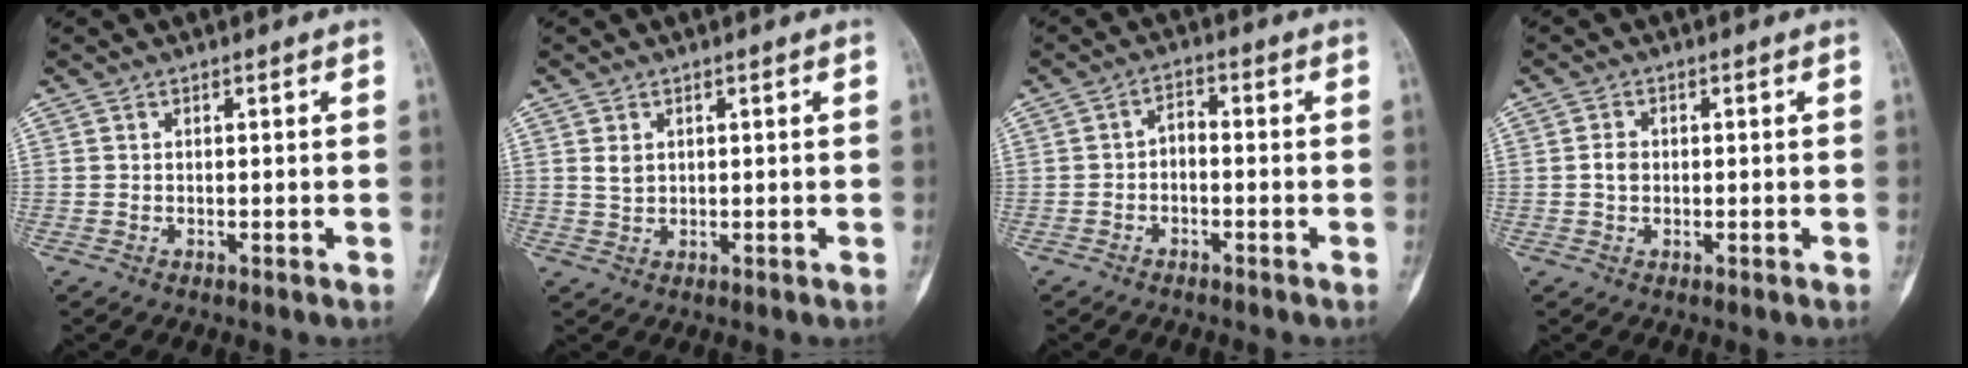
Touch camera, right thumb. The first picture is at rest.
{"total": 3.1, "force": [0.7, 2.3, 2.0], "torque": [-0.027, -0.003, 0.019]}
{"total": 2.8, "force": [-1.1, 1.5, 2.1], "torque": [-0.027, 0.023, -0.027]}
{"total": 2.3, "force": [0.0, 1.8, 1.4], "torque": [-0.021, 0.006, -0.002]}